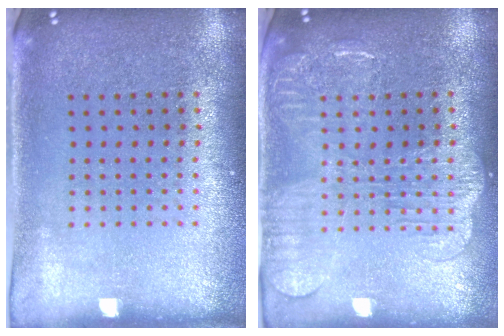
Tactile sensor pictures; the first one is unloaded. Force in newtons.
{"total": 2.0, "press": 2.0, "slide": 0.4}